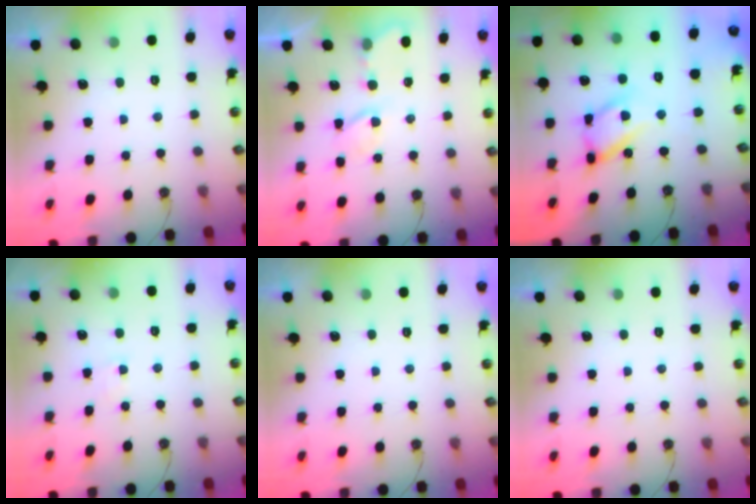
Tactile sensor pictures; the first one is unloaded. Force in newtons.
{"total": 4.5, "press": 4.5, "slide": 0.3}
{"total": 15.3, "press": 15.2, "slide": 1.9}
{"total": 3.6, "press": 3.5, "slide": 0.5}
{"total": 0.0}
{"total": 0.0}